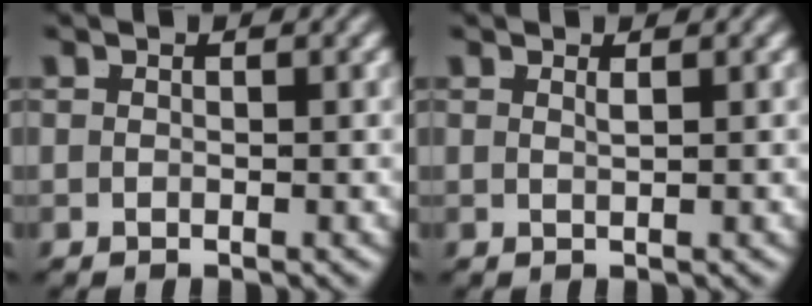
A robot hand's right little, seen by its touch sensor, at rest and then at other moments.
{"total": 1.0, "force": [0.3, -0.9, 0.4], "torque": [-0.002, -0.006, 0.010]}